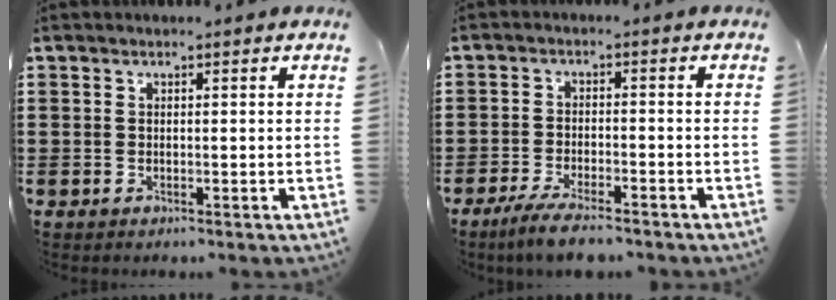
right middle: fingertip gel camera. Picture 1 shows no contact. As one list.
[{"total": 4.7, "force": [-4.1, 0.5, 2.3], "torque": [-0.053, -0.008, -0.078]}]